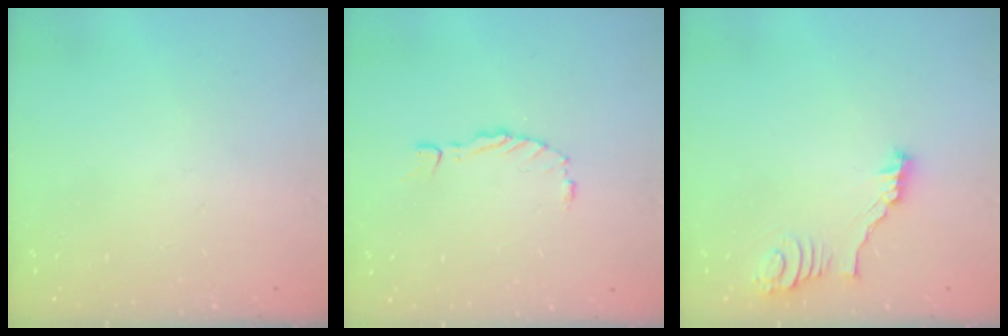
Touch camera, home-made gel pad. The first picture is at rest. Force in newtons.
{"total": 0.6, "press": 0.6, "slide": 0.1}
{"total": 3.5, "press": 3.5, "slide": 0.3}